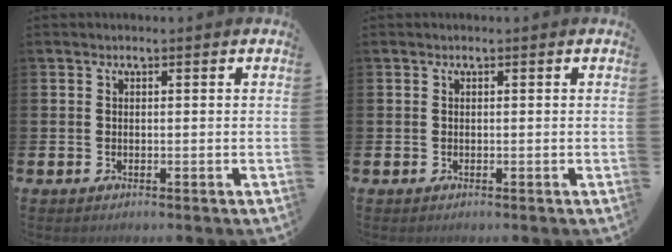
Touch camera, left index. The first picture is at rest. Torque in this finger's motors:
{"motor_torque": [0.06, 0.06, 0.00, 0.00]}